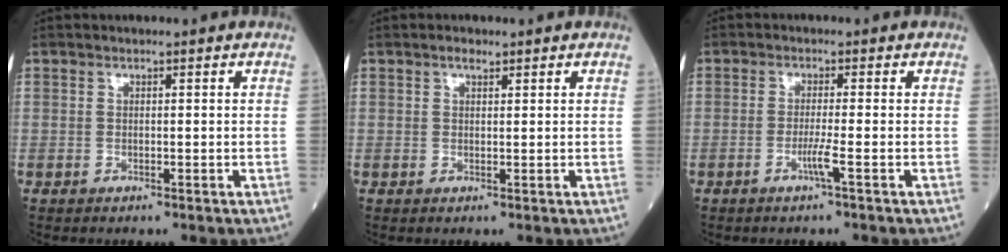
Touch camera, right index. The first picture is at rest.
{"total": 1.2, "force": [0.8, 0.5, 0.7], "torque": [-0.013, 0.002, 0.013]}
{"total": 2.3, "force": [-1.1, -0.7, 1.9], "torque": [-0.041, -0.004, -0.025]}